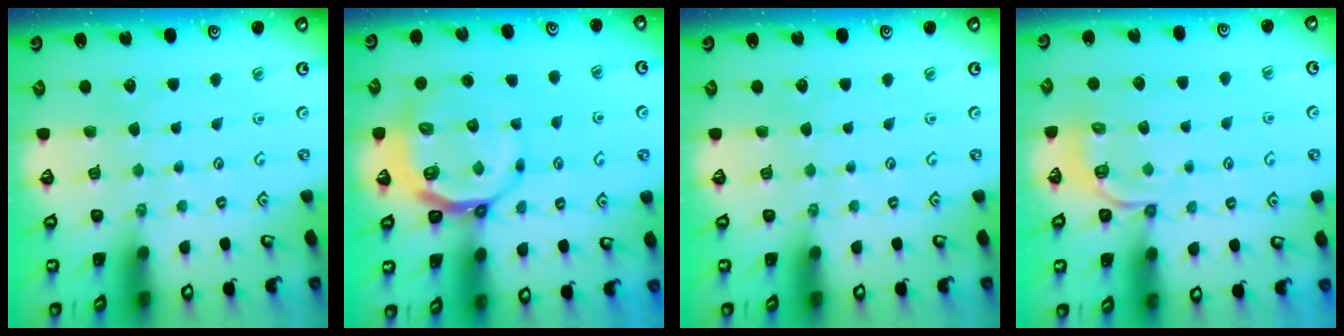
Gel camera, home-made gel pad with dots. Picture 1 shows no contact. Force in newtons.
{"total": 8.0, "press": 7.3, "slide": 3.3}
{"total": 0.0}
{"total": 4.2, "press": 3.8, "slide": 1.8}